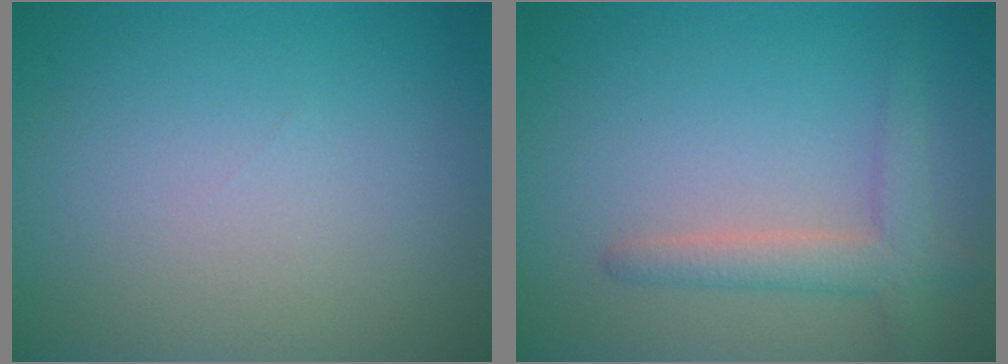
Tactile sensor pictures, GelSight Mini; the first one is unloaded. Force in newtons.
{"total": 2.9, "press": 2.9, "slide": 0.2}